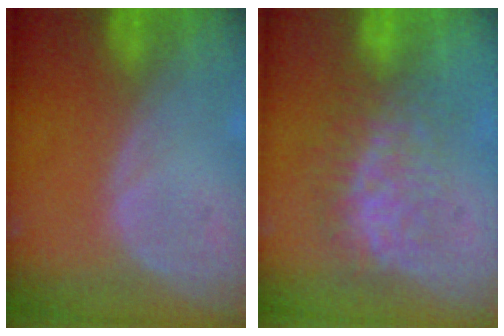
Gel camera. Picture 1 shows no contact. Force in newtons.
{"total": 8.8, "press": 7.4, "slide": 4.7}